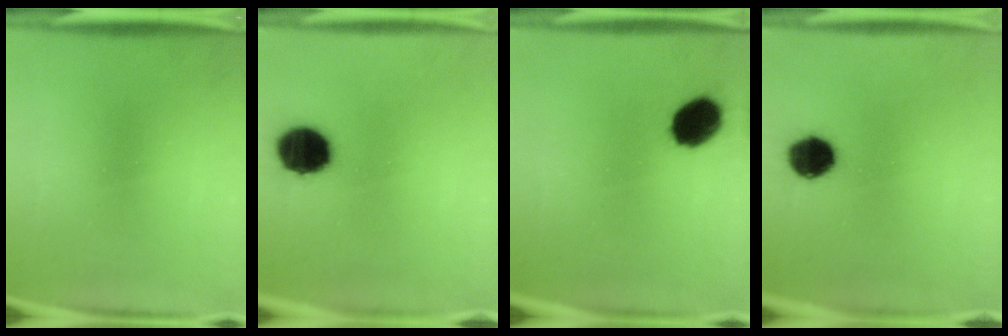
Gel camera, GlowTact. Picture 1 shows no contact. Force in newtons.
{"total": 13.3}
{"total": 9.4}
{"total": 9.0}